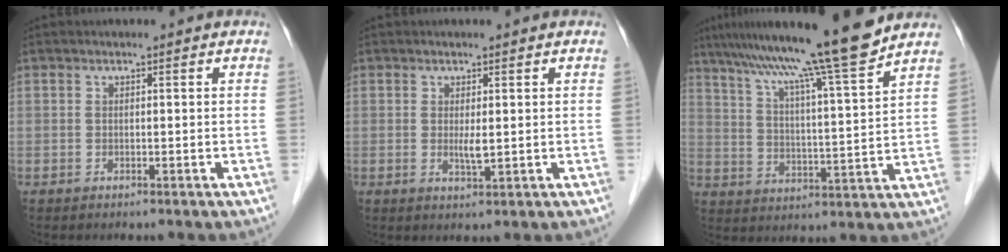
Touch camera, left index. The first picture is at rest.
{"total": 2.0, "force": [0.0, 0.2, 2.0], "torque": [-0.041, -0.010, 0.002]}
{"total": 15.3, "force": [12.8, -1.7, 8.3], "torque": [-0.137, -0.007, 0.195]}